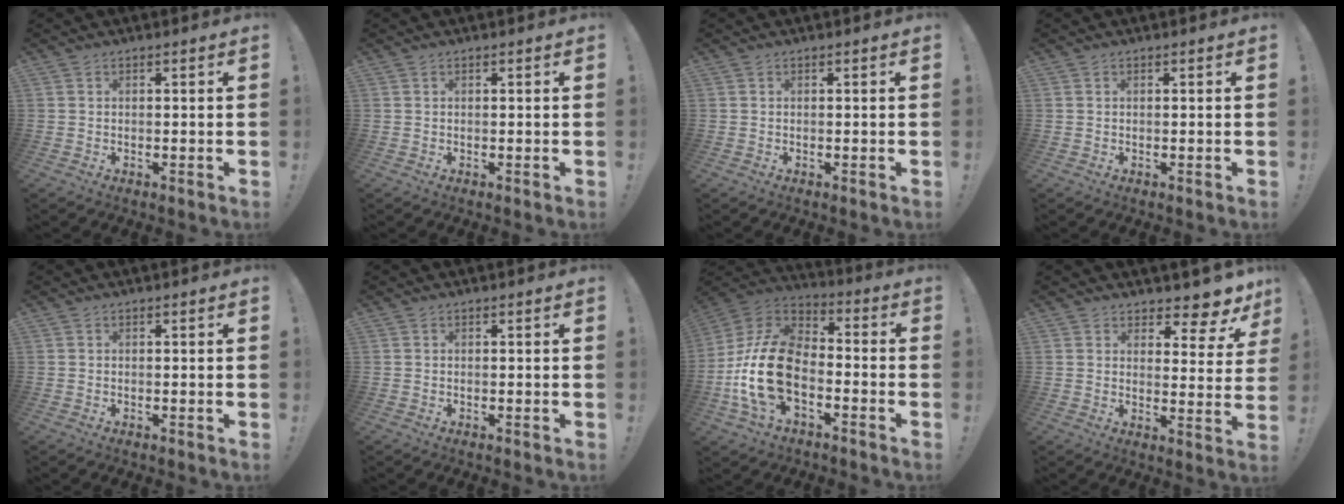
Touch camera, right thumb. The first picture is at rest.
{"total": 0.0}
{"total": 0.0}
{"total": 0.0}
{"total": 0.0}
{"total": 0.0}
{"total": 19.5, "force": [-5.2, 12.2, 14.3], "torque": [-0.288, 0.029, -0.077]}
{"total": 6.5, "force": [5.4, 2.3, 2.7], "torque": [-0.029, -0.057, 0.094]}